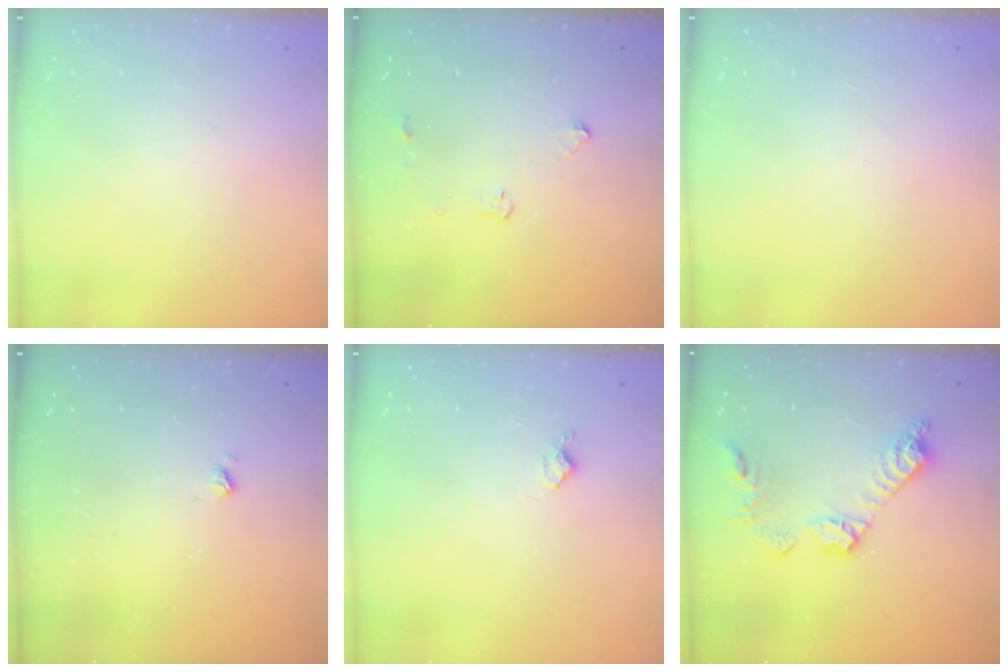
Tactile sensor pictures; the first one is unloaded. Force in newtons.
{"total": 2.9, "press": 2.9, "slide": 0.5}
{"total": 0.0}
{"total": 2.2, "press": 2.2, "slide": 0.4}
{"total": 3.6, "press": 3.5, "slide": 0.4}
{"total": 14.3, "press": 14.3, "slide": 1.0}